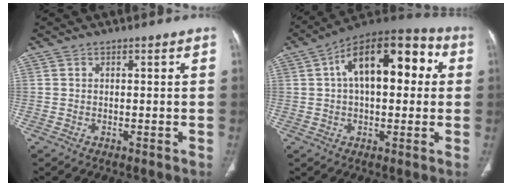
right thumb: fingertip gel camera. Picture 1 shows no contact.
{"total": 18.5, "force": [3.8, 9.5, 15.4], "torque": [-0.205, 0.039, 0.048]}